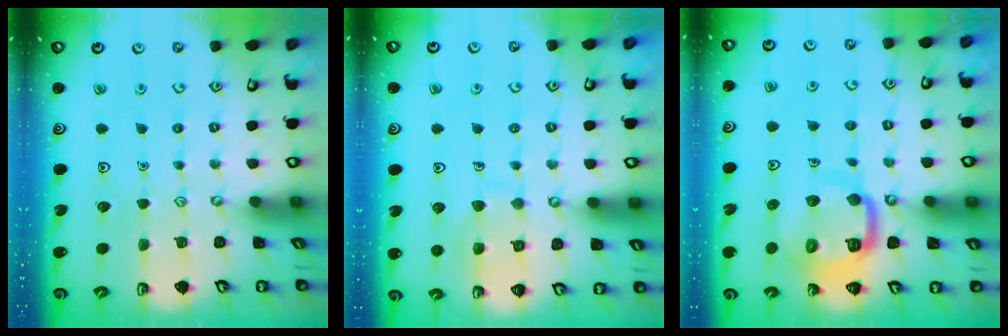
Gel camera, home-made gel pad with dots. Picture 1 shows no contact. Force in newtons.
{"total": 9.1, "press": 9.1, "slide": 0.7}
{"total": 12.6, "press": 12.5, "slide": 1.4}